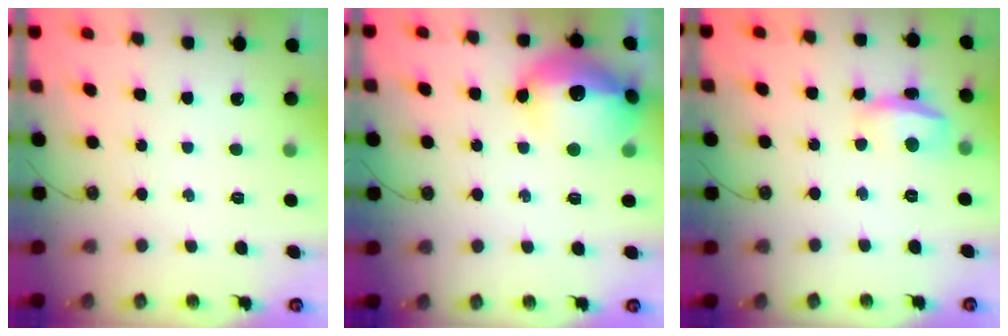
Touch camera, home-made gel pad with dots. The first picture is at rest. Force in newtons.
{"total": 19.2, "press": 19.1, "slide": 1.5}
{"total": 13.9, "press": 7.3, "slide": 11.9}